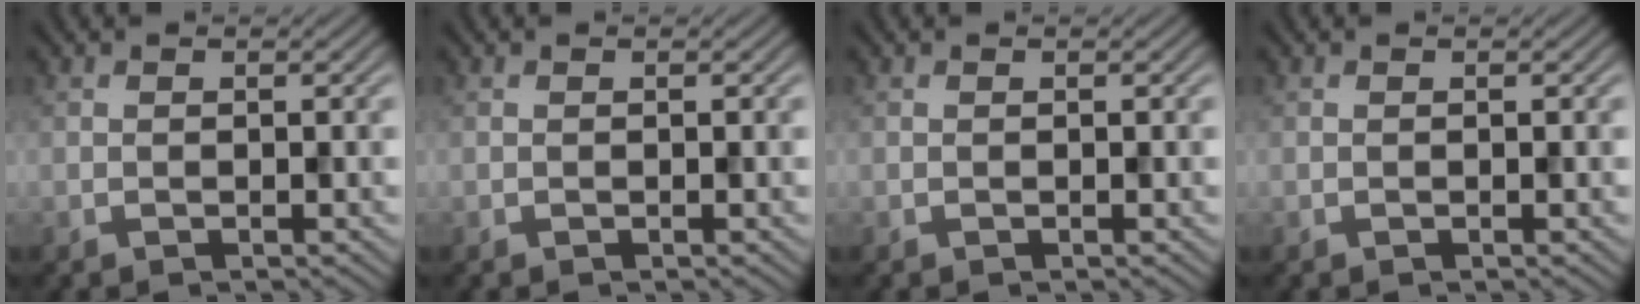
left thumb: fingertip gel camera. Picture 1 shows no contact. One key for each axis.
{"total": 0.0}
{"total": 0.0}
{"total": 0.0}